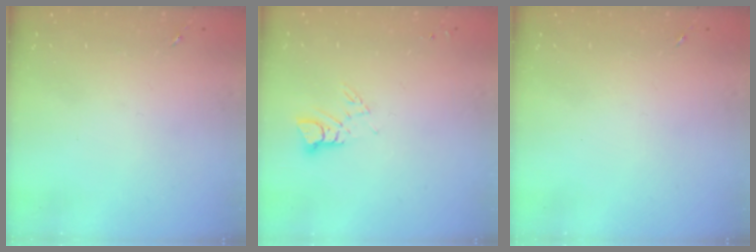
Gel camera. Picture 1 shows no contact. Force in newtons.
{"total": 3.7, "press": 3.7, "slide": 0.4}
{"total": 0.0}